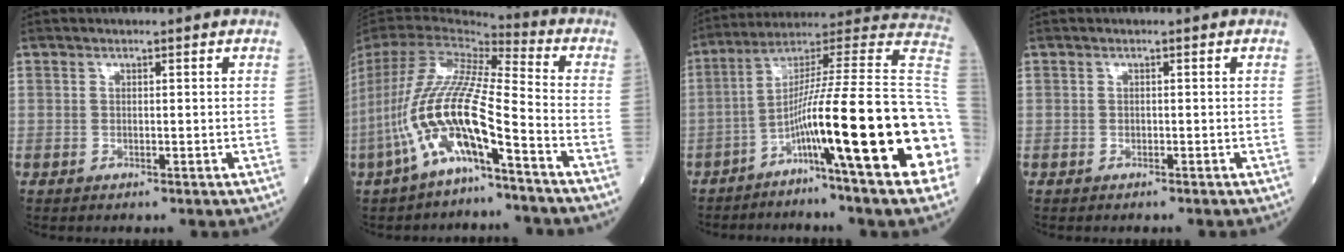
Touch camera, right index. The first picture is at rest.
{"total": 17.9, "force": [-8.2, 2.5, 15.7], "torque": [-0.342, -0.006, -0.153]}
{"total": 26.4, "force": [-7.5, -0.3, 25.3], "torque": [-0.311, 0.003, -0.135]}
{"total": 0.0}